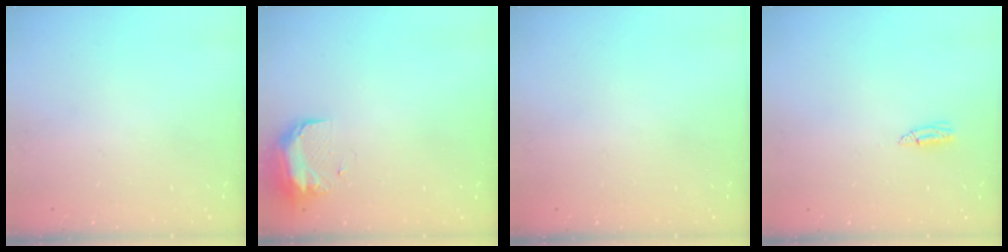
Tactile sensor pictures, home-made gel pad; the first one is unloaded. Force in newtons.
{"total": 9.0, "press": 8.7, "slide": 2.1}
{"total": 16.3, "press": 2.3, "slide": 16.2}
{"total": 4.8, "press": 4.3, "slide": 2.0}